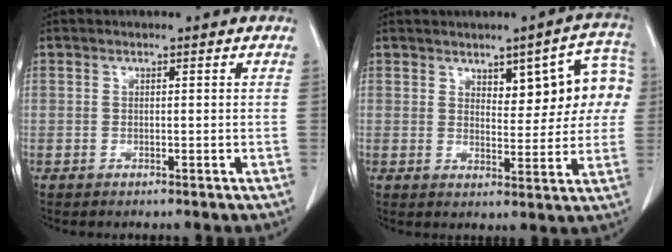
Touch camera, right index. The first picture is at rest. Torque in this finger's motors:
{"motor_torque": [0.17, 0.20, 0.12, 0.02]}